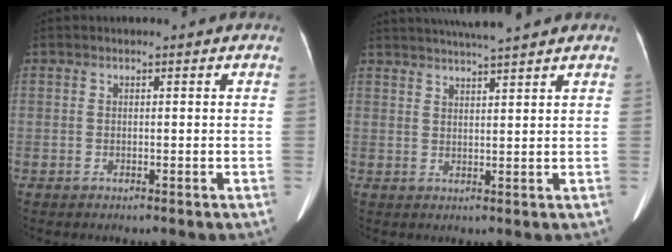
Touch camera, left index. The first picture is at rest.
{"total": 7.7, "force": [6.9, -0.6, 3.4], "torque": [-0.060, 0.020, 0.098]}